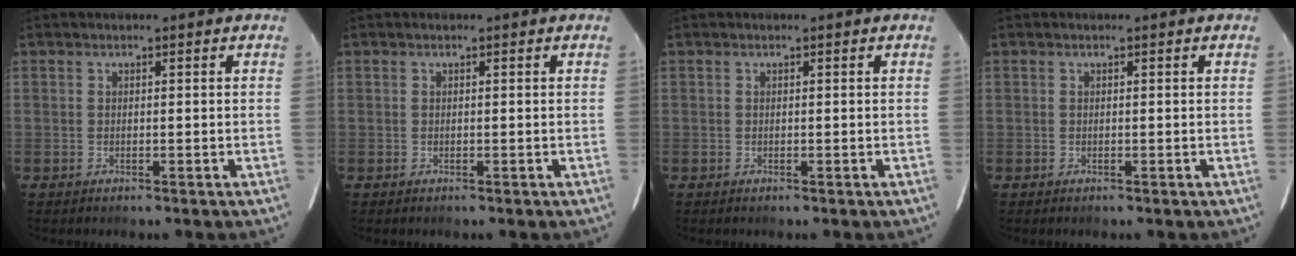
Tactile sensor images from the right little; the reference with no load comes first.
{"total": 0.0}
{"total": 0.0}
{"total": 0.0}